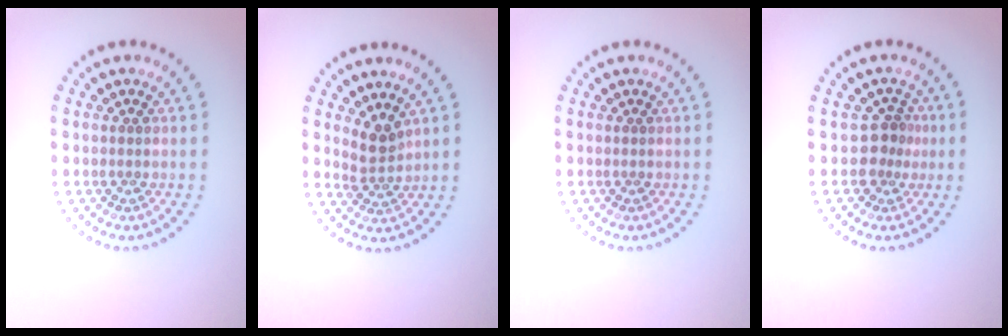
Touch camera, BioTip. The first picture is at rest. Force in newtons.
{"total": 2.2, "press": 1.8, "slide": 1.4}
{"total": 0.0}
{"total": 2.4, "press": 1.8, "slide": 1.5}